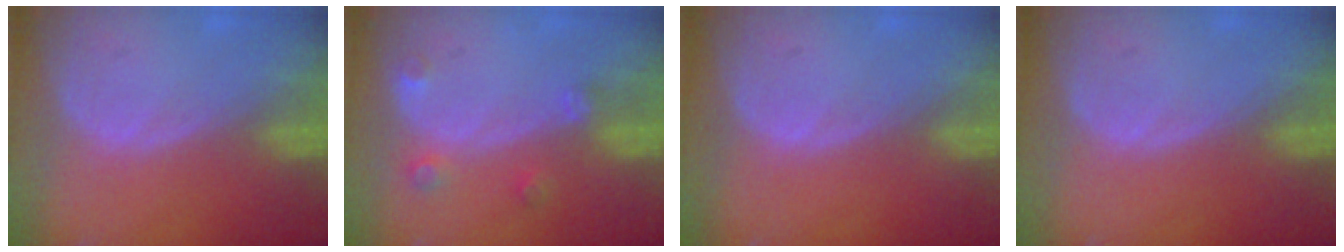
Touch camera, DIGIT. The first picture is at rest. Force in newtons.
{"total": 2.7, "press": 2.6, "slide": 0.4}
{"total": 0.0}
{"total": 0.0}